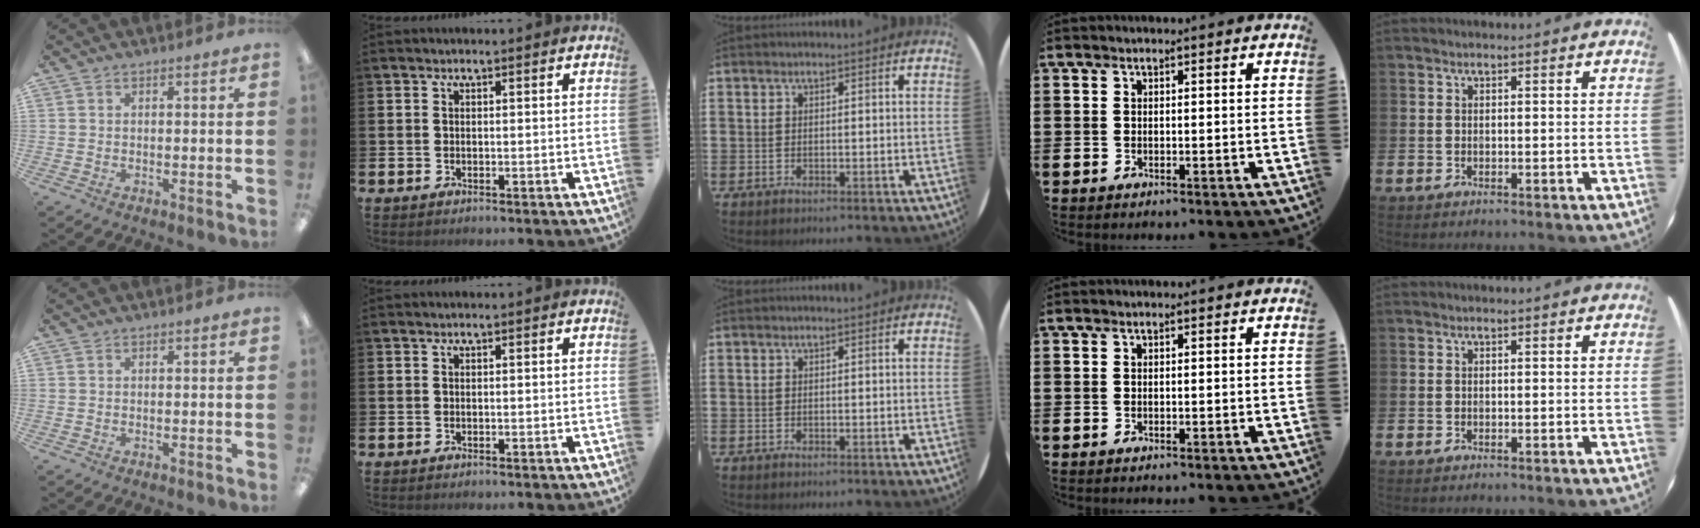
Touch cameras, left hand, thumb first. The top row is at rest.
{}